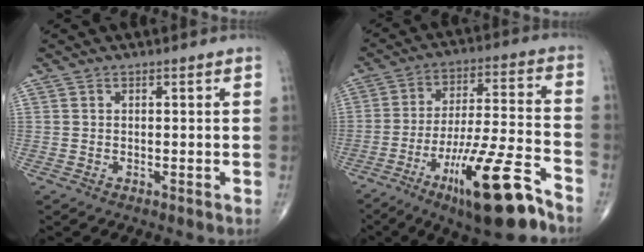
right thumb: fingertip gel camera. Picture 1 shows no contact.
{"total": 19.3, "force": [-11.3, 3.7, 15.2], "torque": [-0.265, 0.051, -0.187]}